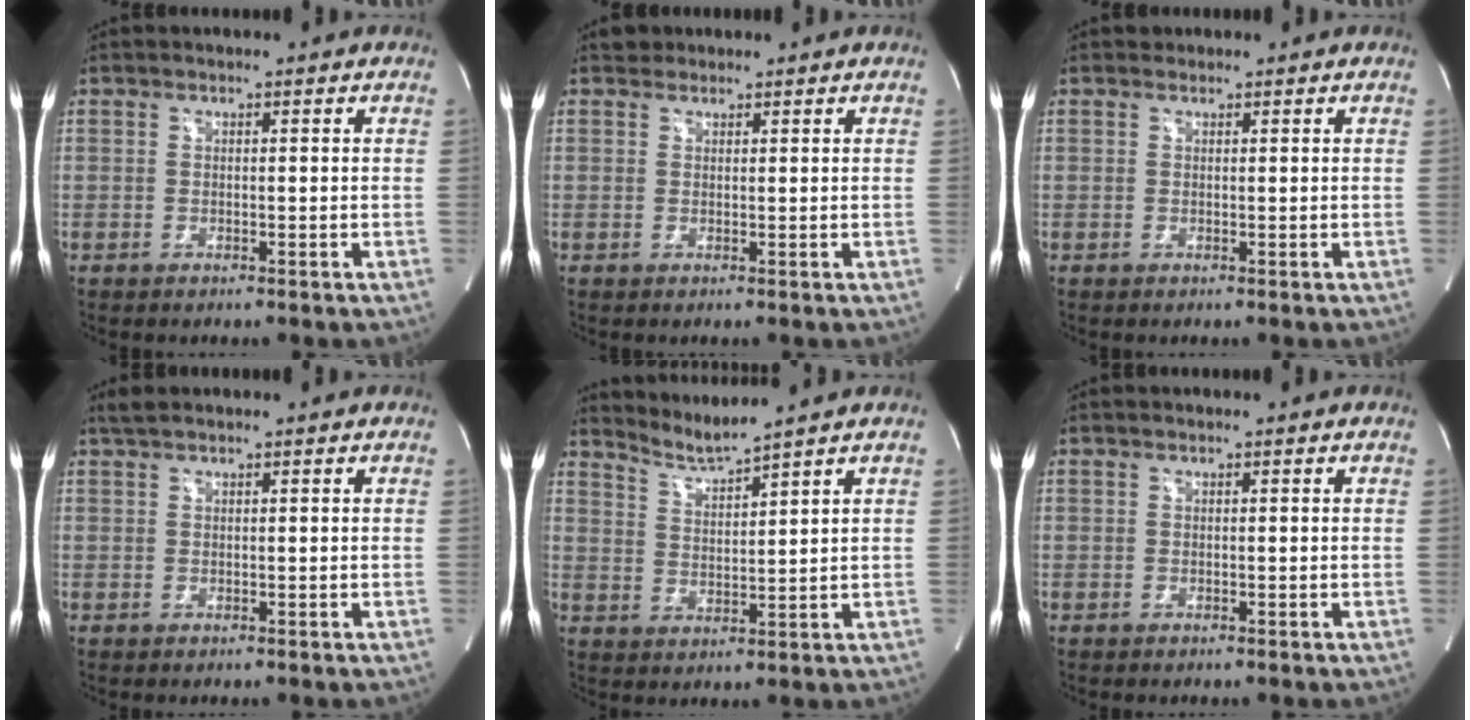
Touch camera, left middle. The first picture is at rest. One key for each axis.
{"total": 1.3, "fx": 1.1, "fy": 0.7, "fz": -0.2, "tx": 0.006, "ty": 0.009, "tz": 0.014}
{"total": 0.5, "fx": 0.4, "fy": 0.3, "fz": 0.0, "tx": -0.001, "ty": 0.003, "tz": 0.009}
{"total": 1.4, "fx": 1.2, "fy": 0.0, "fz": 0.6, "tx": -0.020, "ty": 0.015, "tz": 0.028}
{"total": 4.6, "fx": 4.2, "fy": -1.8, "fz": 0.2, "tx": -0.015, "ty": -0.017, "tz": 0.092}
{"total": 0.0}